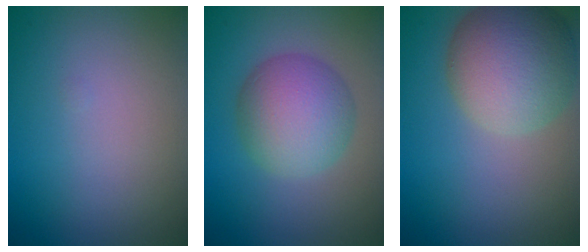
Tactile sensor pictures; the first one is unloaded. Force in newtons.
{"total": 6.3, "press": 6.3, "slide": 0.1}
{"total": 8.3, "press": 8.3, "slide": 0.3}